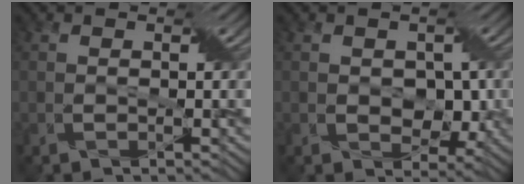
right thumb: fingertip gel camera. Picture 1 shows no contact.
{"total": 4.0, "force": [-0.2, 3.0, 2.6], "torque": [-0.042, -0.009, -0.004]}